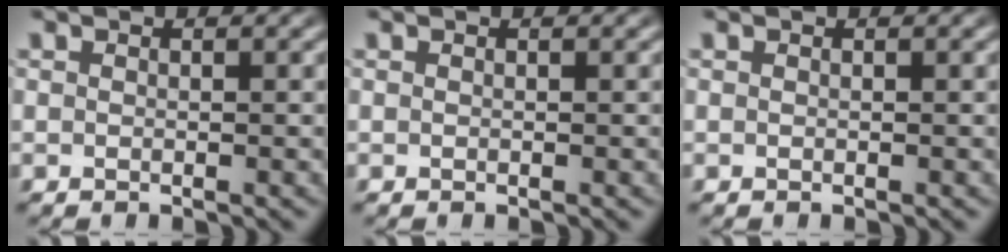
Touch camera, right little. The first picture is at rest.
{"total": 0.0}
{"total": 0.0}